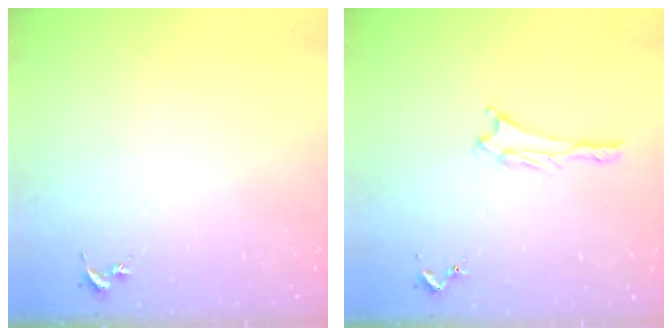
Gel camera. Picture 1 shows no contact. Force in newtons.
{"total": 0.8, "press": 0.8, "slide": 0.1}